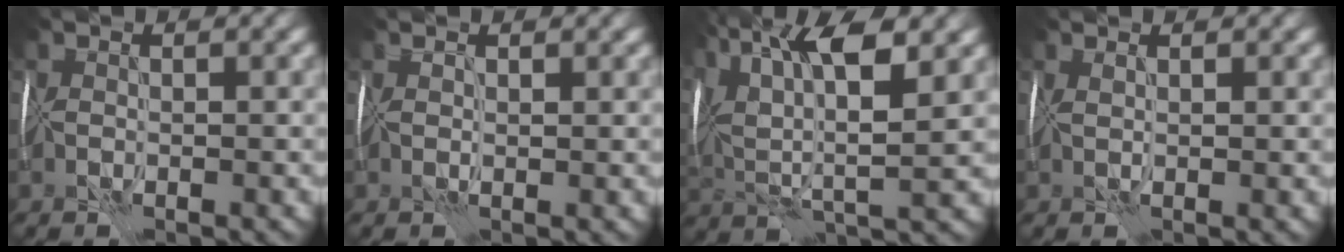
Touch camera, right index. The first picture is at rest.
{"total": 1.1, "force": [0.8, 0.4, 0.6], "torque": [-0.004, 0.000, 0.016]}
{"total": 10.8, "force": [5.3, 3.7, 8.6], "torque": [-0.172, 0.021, 0.095]}
{"total": 1.6, "force": [1.0, 0.4, 1.1], "torque": [-0.012, 0.004, 0.019]}